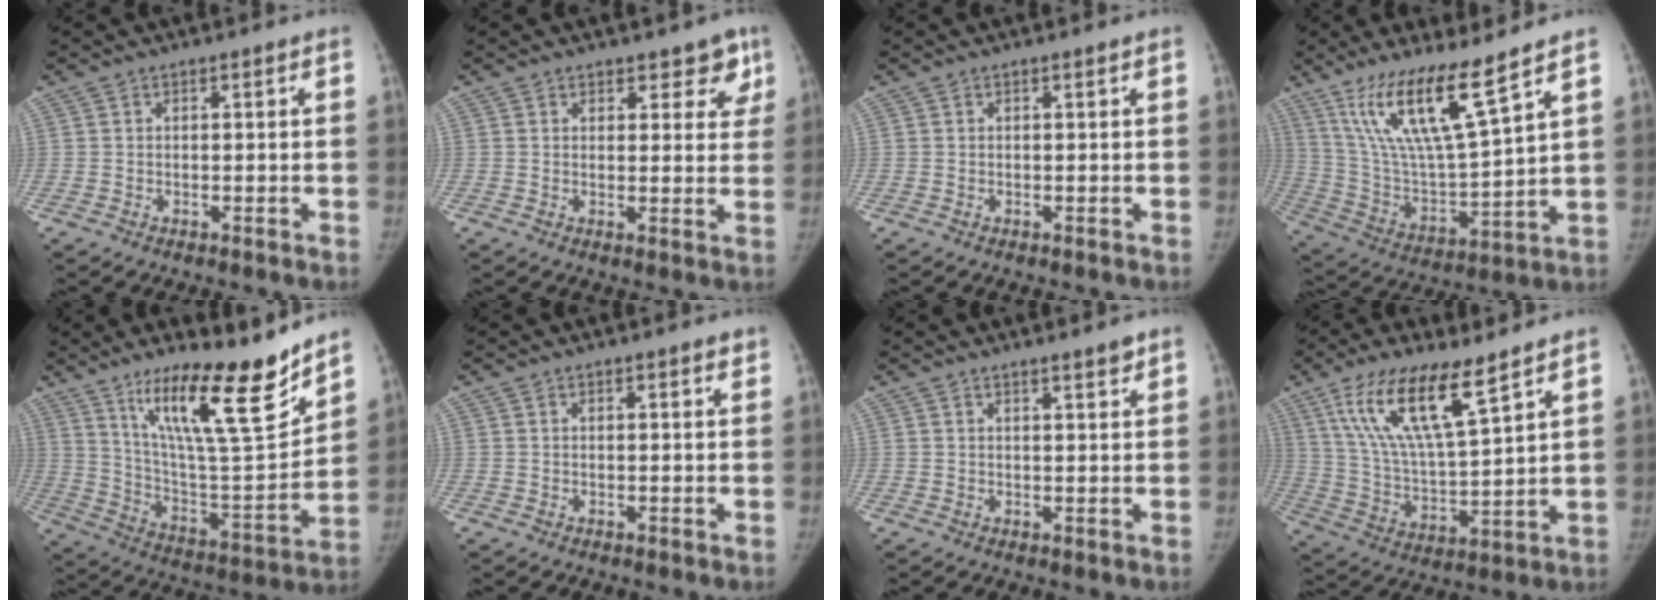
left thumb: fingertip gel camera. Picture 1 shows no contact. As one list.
[{"total": 5.5, "force": [3.9, 3.2, 2.1], "torque": [0.020, -0.020, 0.041]}, {"total": 0.0}, {"total": 16.8, "force": [11.1, 2.1, 12.4], "torque": [-0.225, -0.064, 0.224]}, {"total": 22.4, "force": [15.4, 4.3, 15.7], "torque": [-0.226, -0.090, 0.266]}, {"total": 1.3, "force": [0.9, 0.3, 0.8], "torque": [-0.008, -0.003, 0.011]}, {"total": 2.3, "force": [1.8, 0.2, 1.3], "torque": [-0.017, -0.015, 0.028]}, {"total": 16.4, "force": [9.6, 4.3, 12.5], "torque": [-0.232, -0.043, 0.193]}]